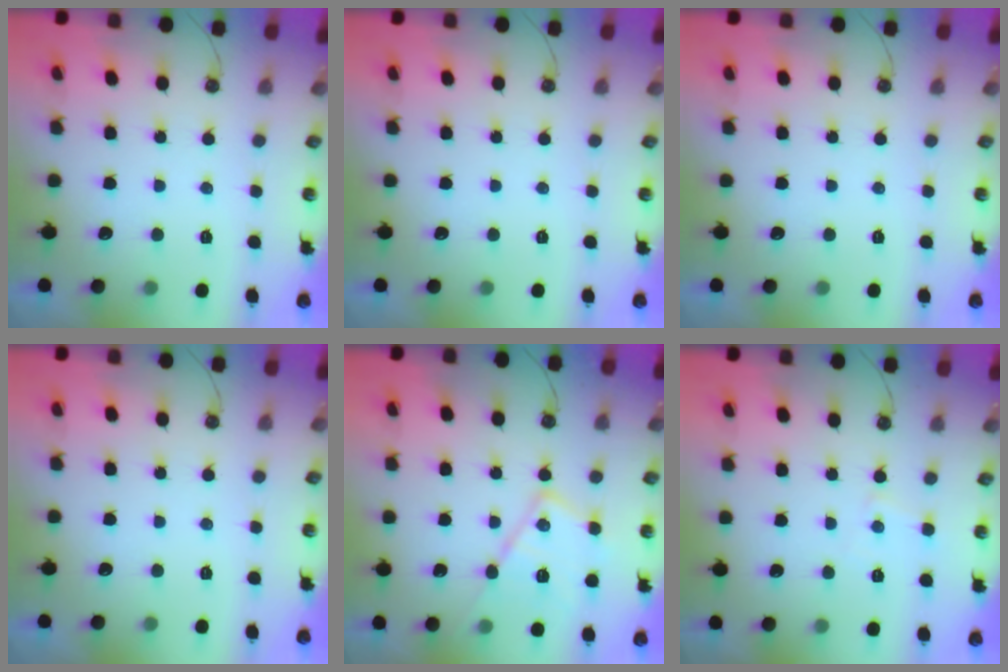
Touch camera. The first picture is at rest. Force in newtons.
{"total": 0.0}
{"total": 0.0}
{"total": 0.0}
{"total": 15.2, "press": 15.2, "slide": 0.7}
{"total": 4.2, "press": 4.2, "slide": 0.5}